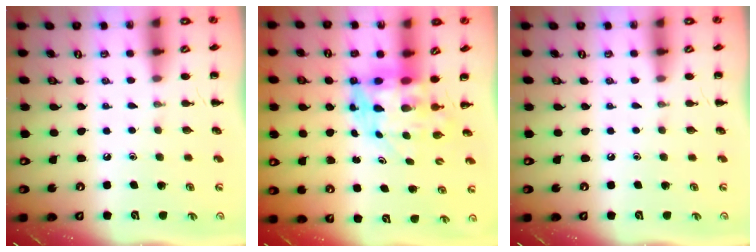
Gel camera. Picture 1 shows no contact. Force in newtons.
{"total": 6.2, "press": 5.9, "slide": 1.8}
{"total": 0.0}